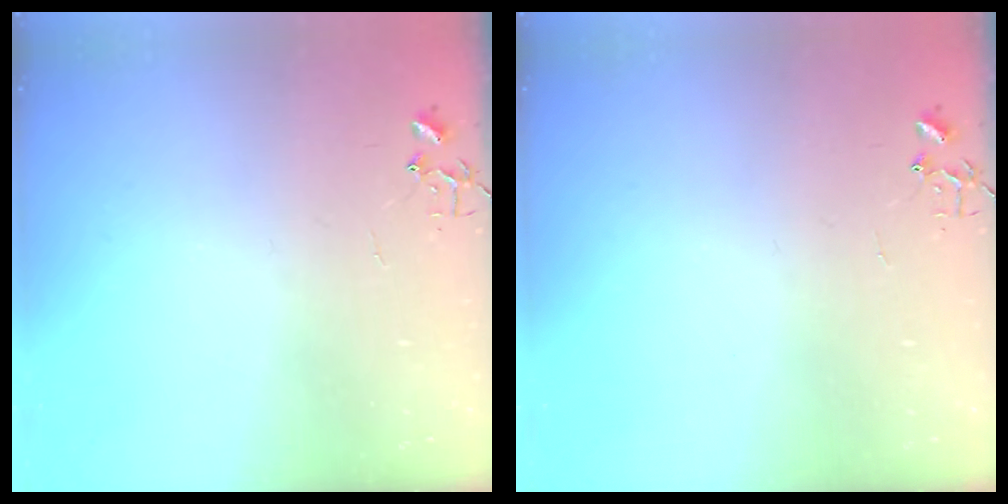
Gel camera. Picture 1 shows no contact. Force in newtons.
{"total": 0.0}